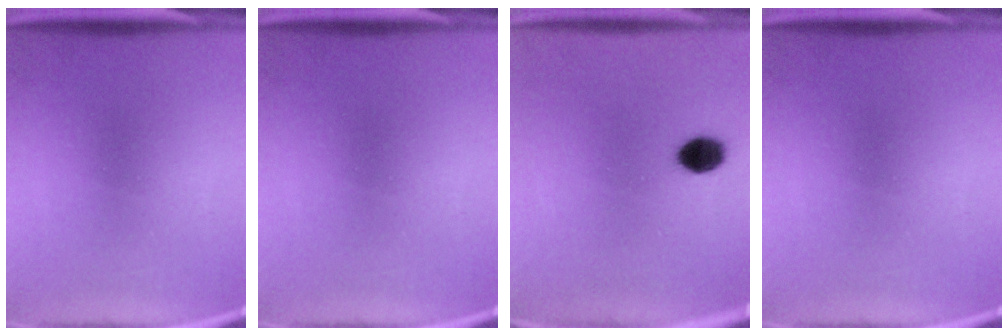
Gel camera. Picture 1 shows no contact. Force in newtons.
{"total": 0.0}
{"total": 5.8}
{"total": 0.0}